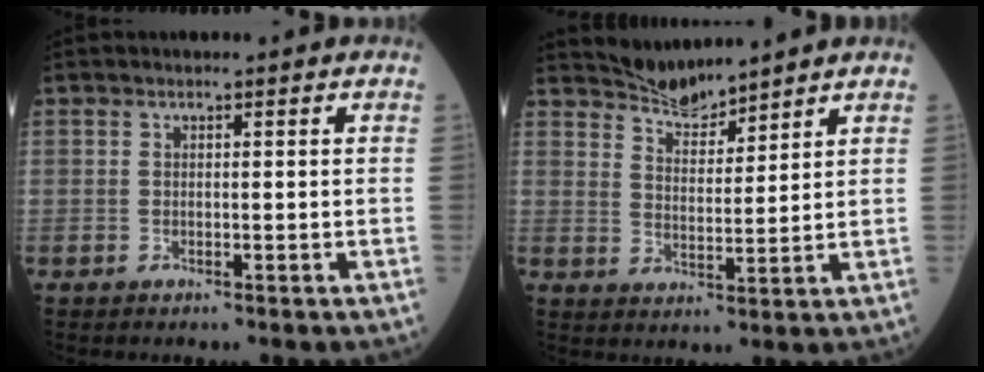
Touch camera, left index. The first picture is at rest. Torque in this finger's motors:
{"motor_torque": [0.41, -0.53, -0.02, 0.01]}